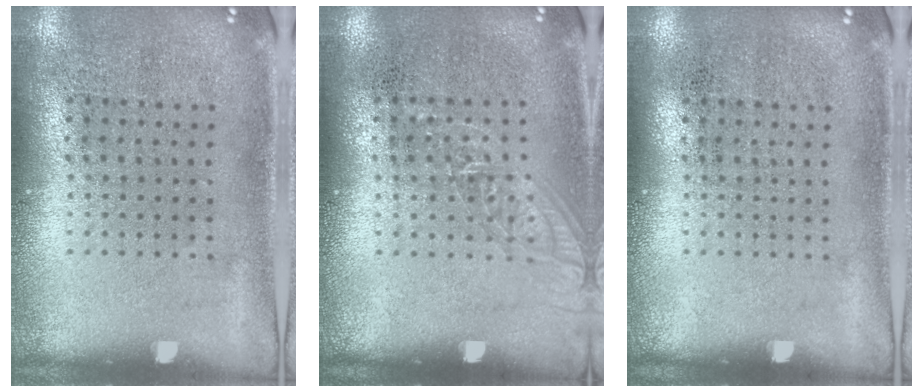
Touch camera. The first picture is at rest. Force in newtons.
{"total": 1.2, "press": 1.1, "slide": 0.4}
{"total": 0.0}